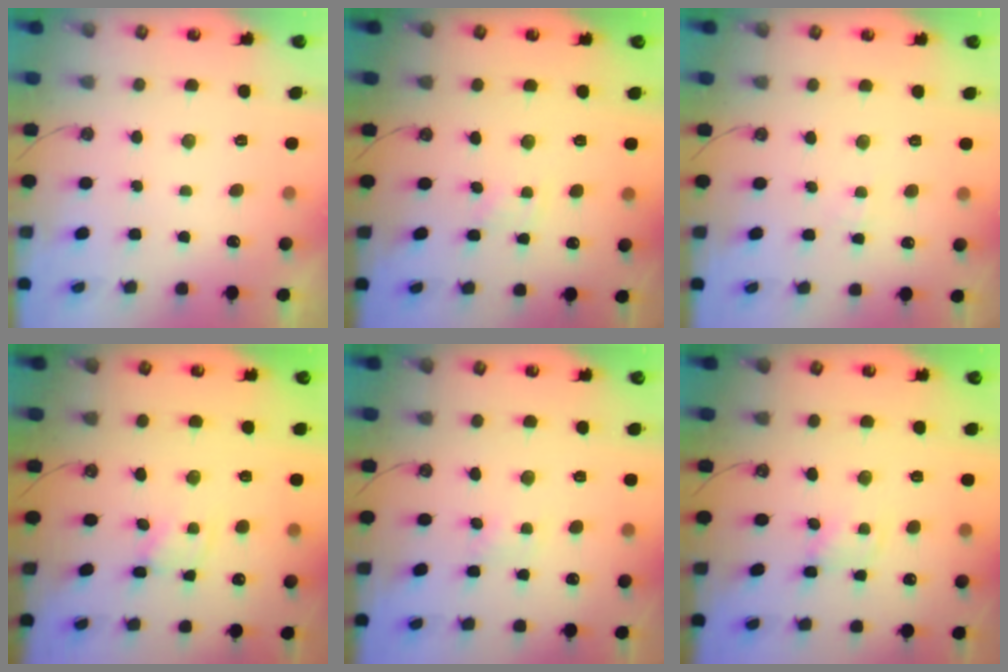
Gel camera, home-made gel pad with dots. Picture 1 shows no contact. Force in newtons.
{"total": 1.5, "press": 1.4, "slide": 0.3}
{"total": 2.3, "press": 2.3, "slide": 0.4}
{"total": 1.5, "press": 1.5, "slide": 0.0}
{"total": 3.9, "press": 3.8, "slide": 0.5}
{"total": 1.2, "press": 1.1, "slide": 0.2}